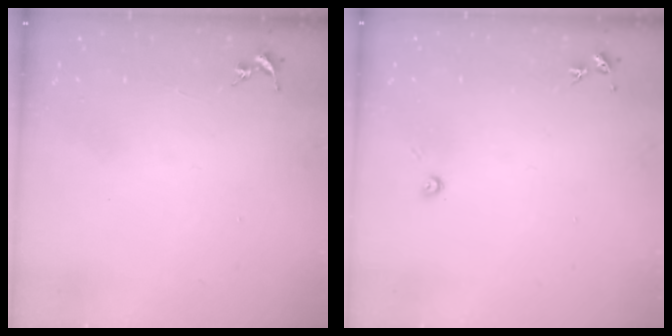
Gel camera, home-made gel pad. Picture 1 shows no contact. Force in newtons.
{"total": 3.5, "press": 3.5, "slide": 0.2}